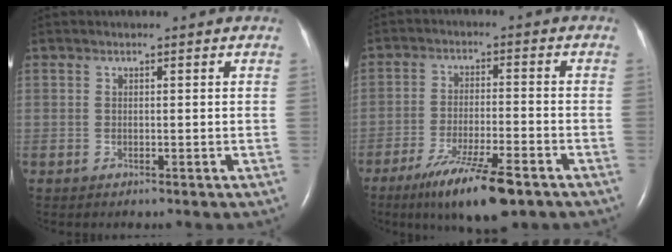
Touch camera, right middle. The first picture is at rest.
{"total": 11.3, "force": [-7.3, 1.6, 8.4], "torque": [-0.152, -0.025, -0.120]}